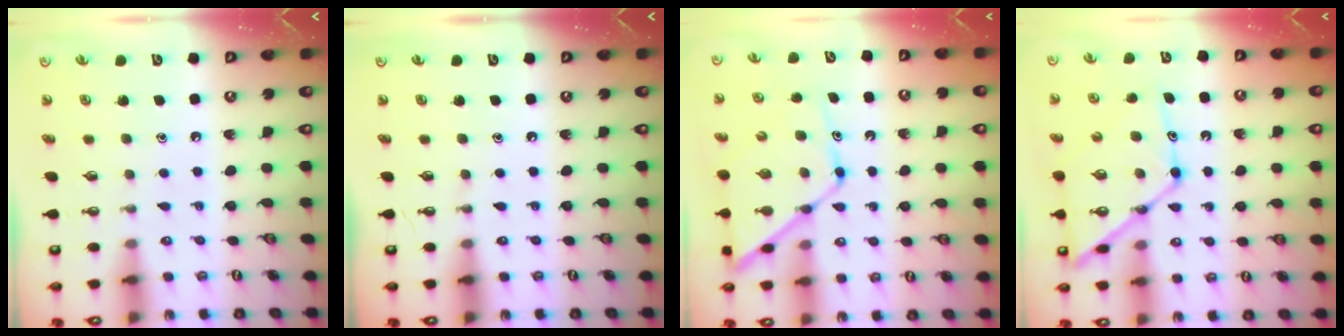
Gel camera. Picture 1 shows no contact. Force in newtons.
{"total": 0.0}
{"total": 12.3, "press": 12.2, "slide": 1.0}
{"total": 15.0, "press": 15.0, "slide": 1.3}